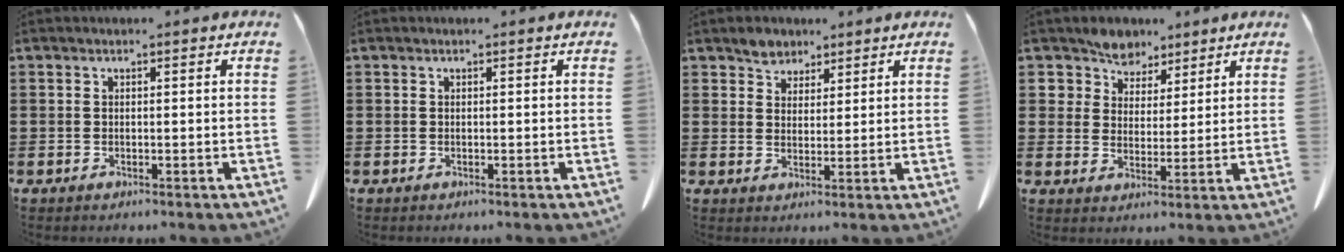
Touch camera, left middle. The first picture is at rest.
{"total": 0.0}
{"total": 3.4, "force": [2.7, 2.0, 0.4], "torque": [-0.018, 0.006, 0.054]}
{"total": 5.8, "force": [5.0, 2.9, 0.0], "torque": [-0.034, -0.022, 0.093]}